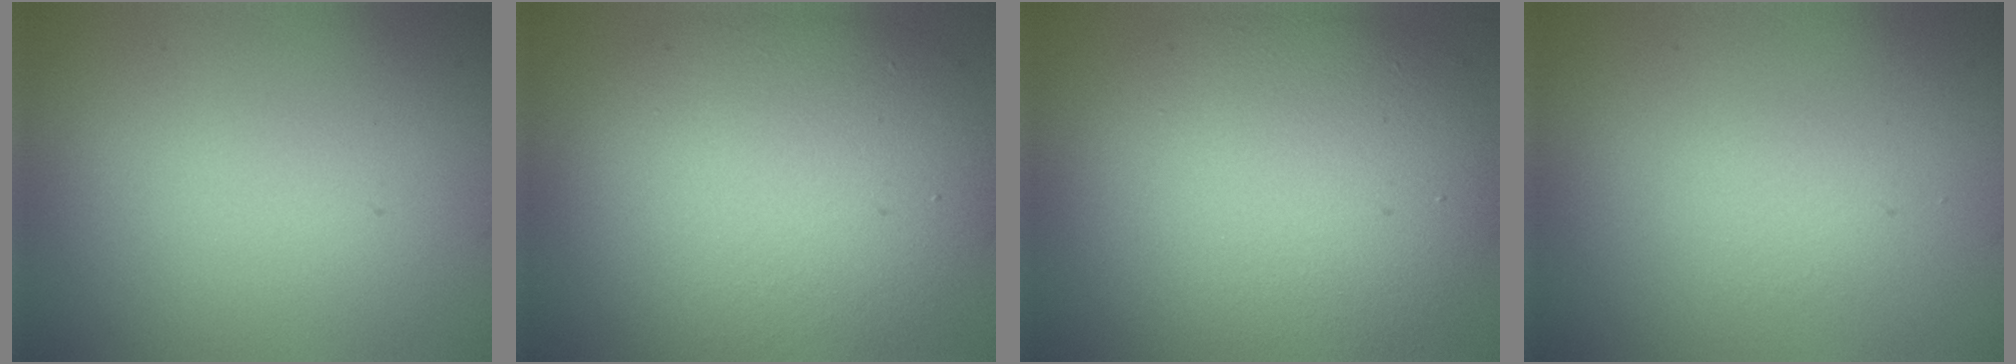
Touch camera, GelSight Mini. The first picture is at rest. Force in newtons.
{"total": 10.5, "press": 10.5, "slide": 1.1}
{"total": 10.7, "press": 10.7, "slide": 0.8}
{"total": 0.9, "press": 0.9, "slide": 0.0}